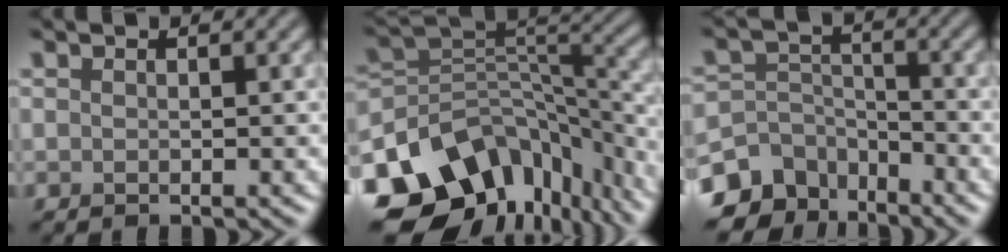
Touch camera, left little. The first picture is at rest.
{"total": 14.2, "force": [-8.7, 9.1, 6.6], "torque": [-0.146, -0.001, -0.127]}
{"total": 8.2, "force": [-6.2, 4.9, 2.2], "torque": [-0.027, -0.002, -0.110]}